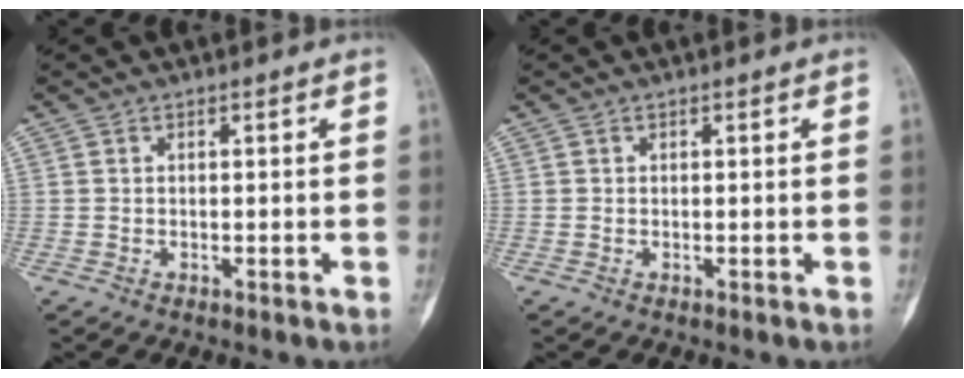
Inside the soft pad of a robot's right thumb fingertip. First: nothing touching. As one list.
[{"total": 0.0}]